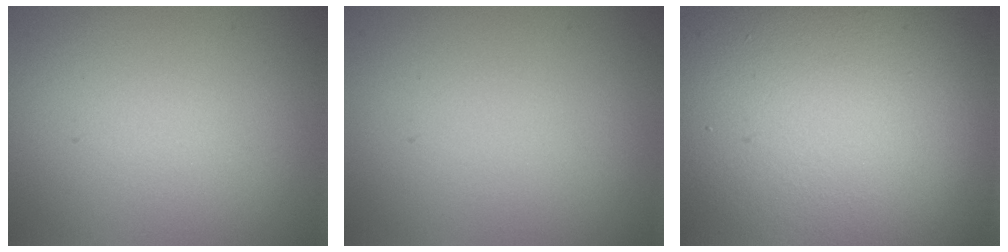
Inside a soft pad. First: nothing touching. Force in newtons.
{"total": 0.0}
{"total": 18.3, "press": 18.3, "slide": 0.7}